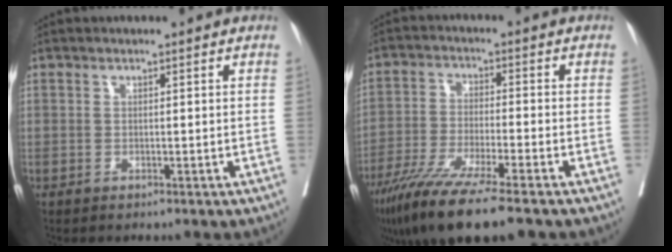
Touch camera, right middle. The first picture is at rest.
{"total": 13.5, "force": [-9.9, 0.4, 9.2], "torque": [-0.170, -0.041, -0.167]}